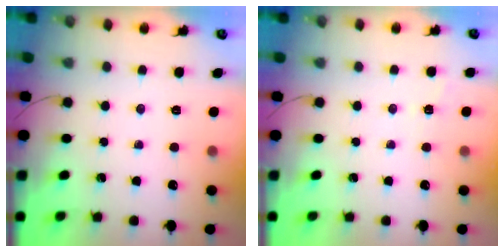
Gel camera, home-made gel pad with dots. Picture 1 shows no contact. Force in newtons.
{"total": 1.9, "press": 1.3, "slide": 1.4}